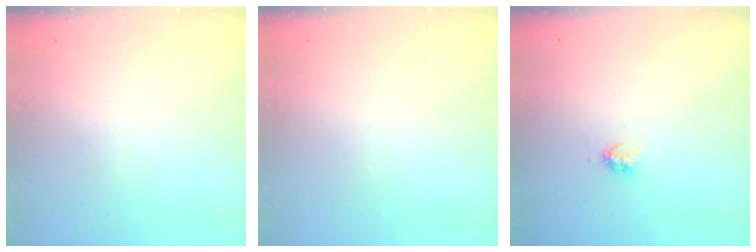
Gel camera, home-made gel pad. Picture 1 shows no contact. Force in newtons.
{"total": 0.0}
{"total": 2.9, "press": 2.9, "slide": 0.5}